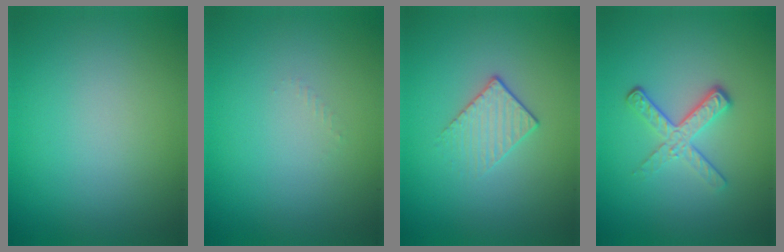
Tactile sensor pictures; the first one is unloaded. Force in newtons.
{"total": 0.5, "press": 0.5, "slide": 0.2}
{"total": 1.6, "press": 1.1, "slide": 1.1}
{"total": 3.5, "press": 2.3, "slide": 2.7}